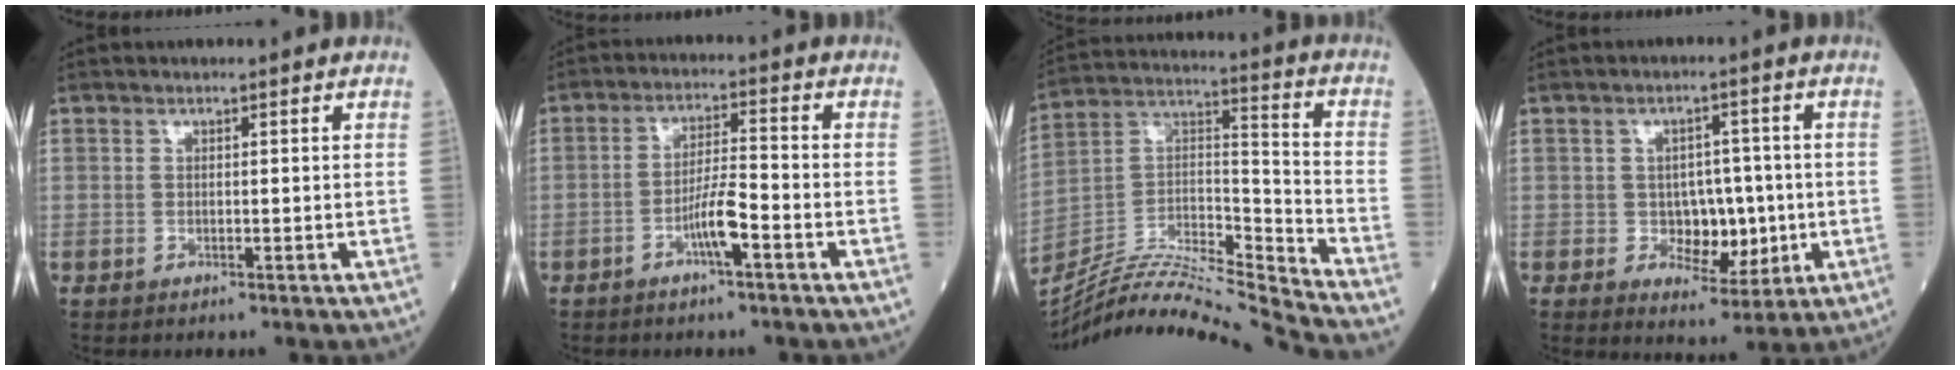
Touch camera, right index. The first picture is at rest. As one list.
[{"total": 5.1, "force": [-2.6, 0.3, 4.4], "torque": [-0.083, 0.007, -0.049]}, {"total": 20.9, "force": [-20.0, -1.6, 6.1], "torque": [-0.126, 0.020, -0.344]}, {"total": 6.5, "force": [-1.0, 4.1, 4.9], "torque": [-0.062, 0.006, -0.008]}]